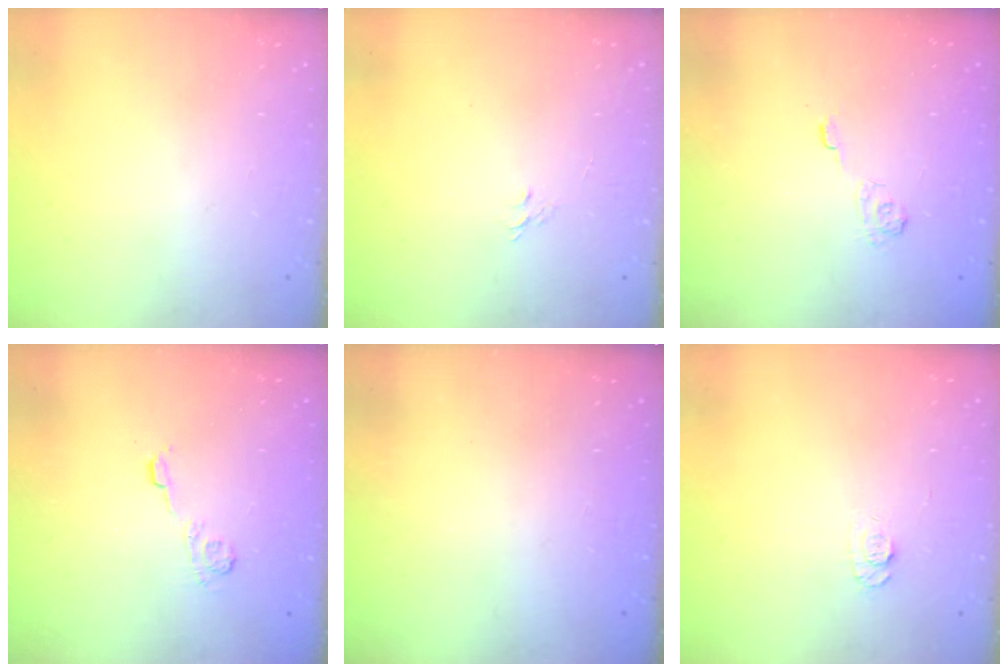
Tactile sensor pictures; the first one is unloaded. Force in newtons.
{"total": 4.2, "press": 4.2, "slide": 0.2}
{"total": 2.7, "press": 2.2, "slide": 1.5}
{"total": 5.0, "press": 4.8, "slide": 1.4}
{"total": 2.4, "press": 2.3, "slide": 0.7}
{"total": 4.8, "press": 4.8, "slide": 0.5}